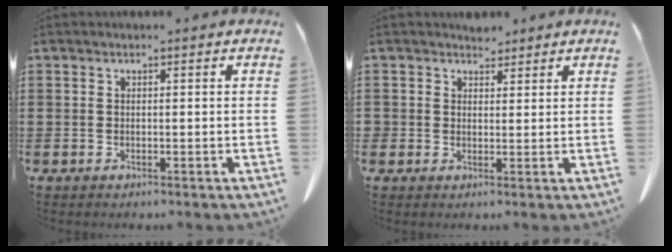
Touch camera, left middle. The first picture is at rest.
{"total": 2.5, "force": [2.1, 1.3, -0.1], "torque": [0.001, 0.001, 0.039]}